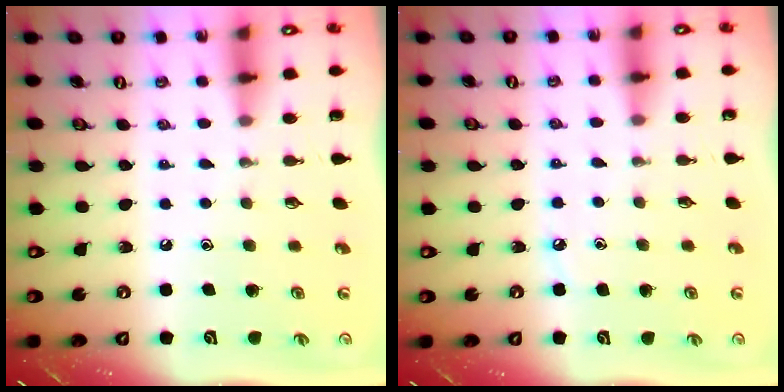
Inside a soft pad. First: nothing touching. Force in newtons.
{"total": 2.7, "press": 2.7, "slide": 0.4}